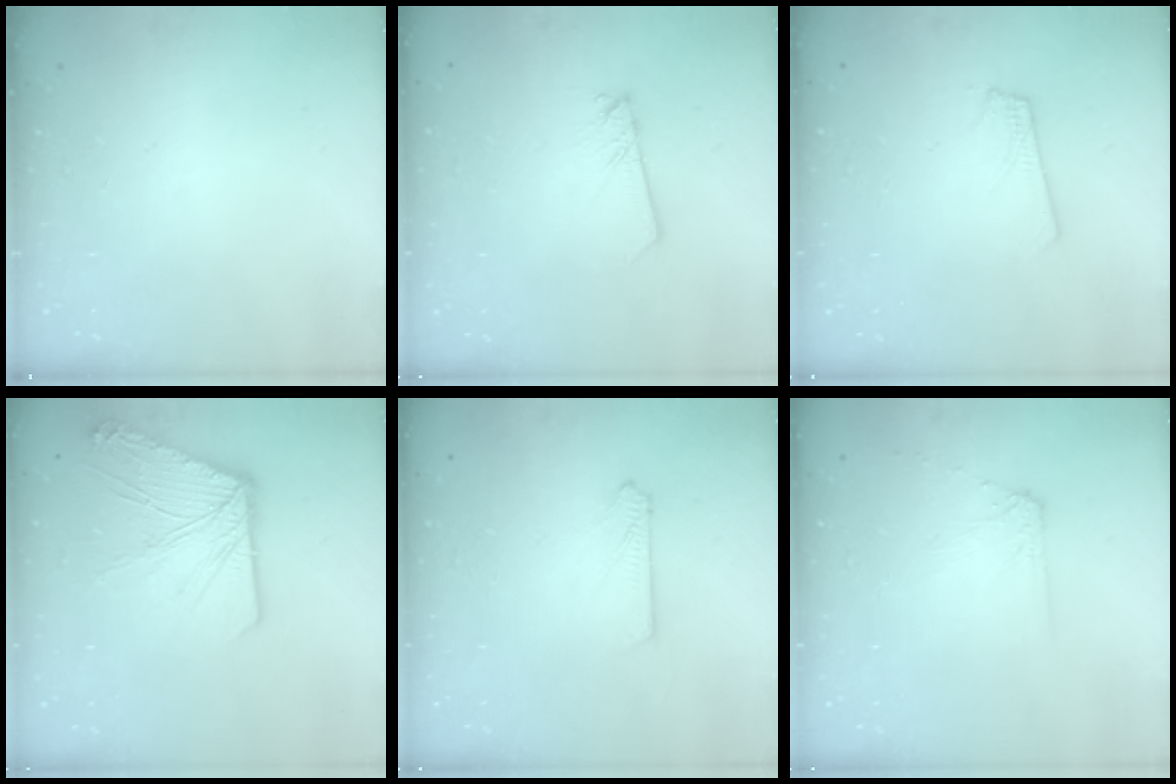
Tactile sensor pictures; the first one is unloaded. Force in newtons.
{"total": 2.5, "press": 2.5, "slide": 0.1}
{"total": 1.8, "press": 1.8, "slide": 0.1}
{"total": 12.8, "press": 12.7, "slide": 1.4}
{"total": 3.0, "press": 3.0, "slide": 0.4}
{"total": 5.5, "press": 5.4, "slide": 0.7}